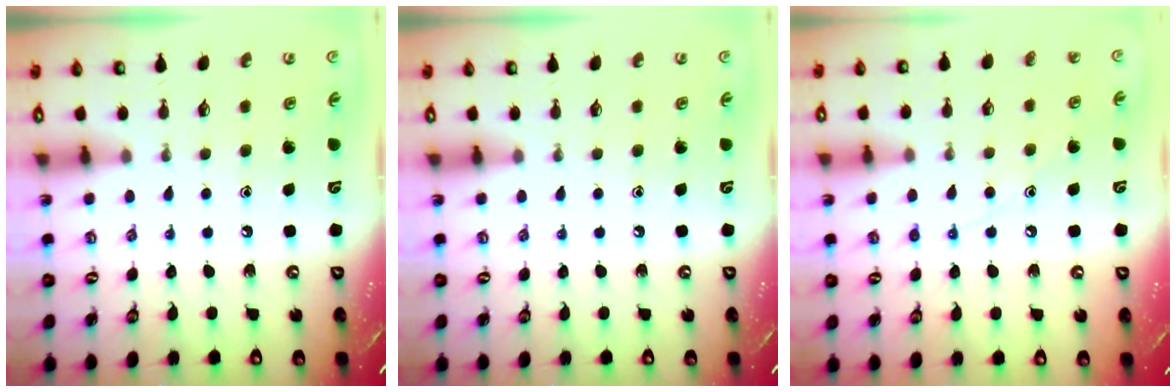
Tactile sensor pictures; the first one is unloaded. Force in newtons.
{"total": 0.0}
{"total": 7.6, "press": 7.6, "slide": 0.4}